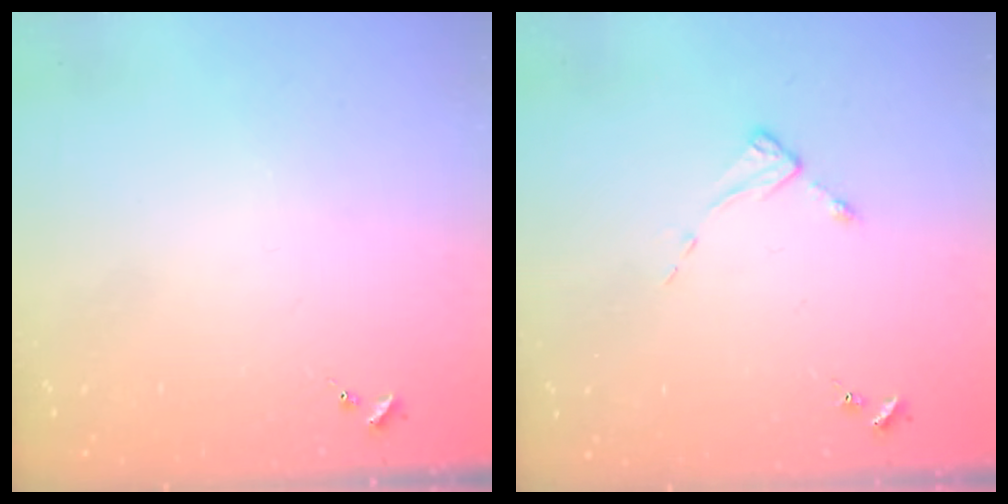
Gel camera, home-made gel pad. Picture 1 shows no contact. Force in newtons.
{"total": 2.6, "press": 2.6, "slide": 0.4}